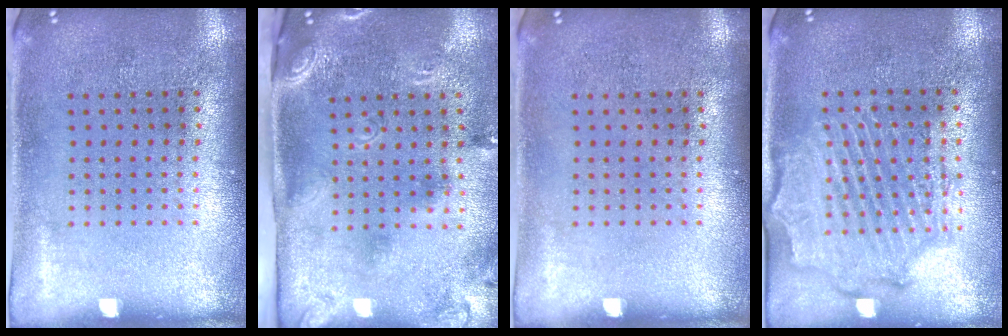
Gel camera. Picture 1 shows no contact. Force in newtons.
{"total": 2.8, "press": 1.9, "slide": 2.0}
{"total": 0.0}
{"total": 2.1, "press": 2.0, "slide": 0.6}